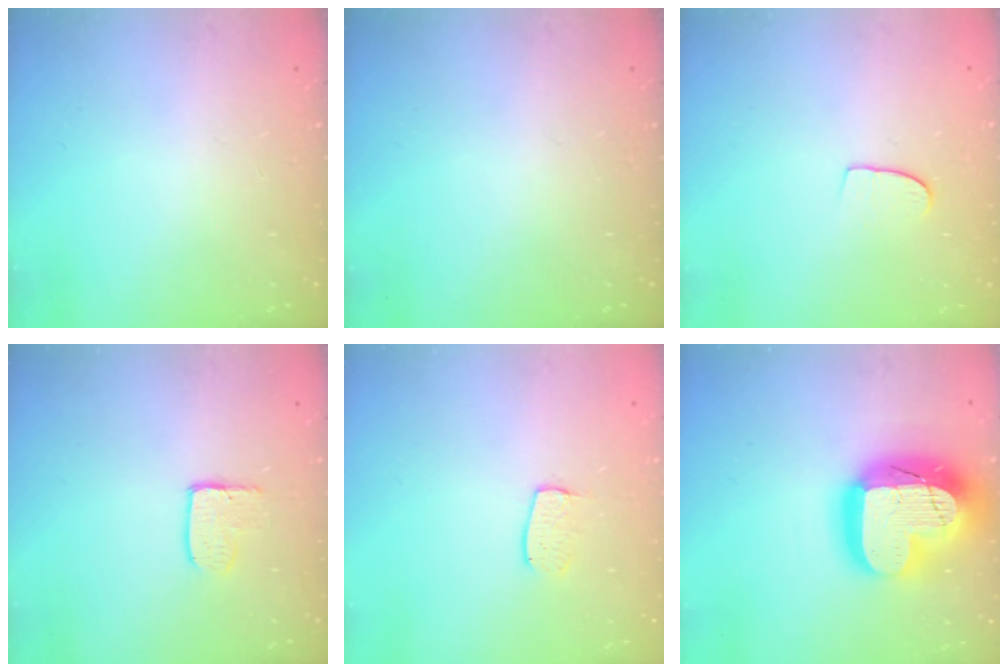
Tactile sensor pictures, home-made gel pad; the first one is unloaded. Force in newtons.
{"total": 0.0}
{"total": 6.1, "press": 6.1, "slide": 0.4}
{"total": 3.7, "press": 3.7, "slide": 0.2}
{"total": 6.0, "press": 6.0, "slide": 0.4}
{"total": 26.0, "press": 25.9, "slide": 2.1}